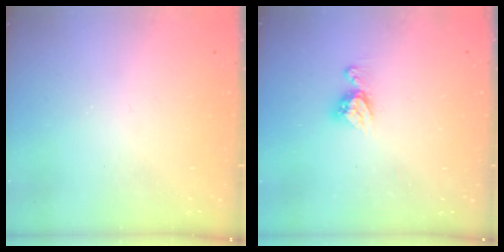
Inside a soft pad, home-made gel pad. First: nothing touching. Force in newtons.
{"total": 7.2, "press": 7.2, "slide": 0.5}